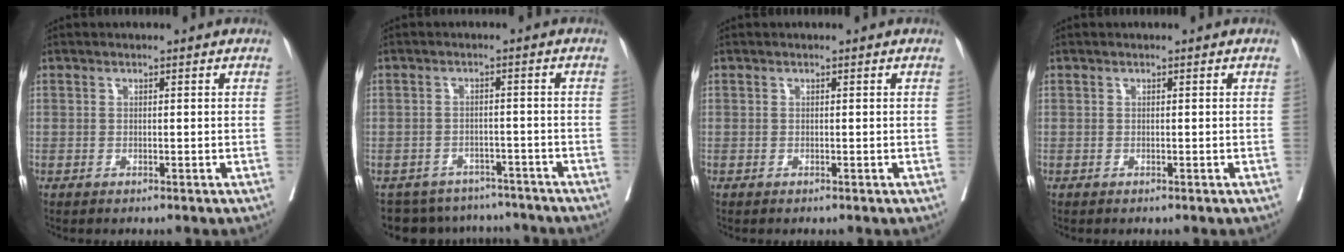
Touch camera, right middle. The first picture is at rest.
{"total": 10.1, "force": [-9.2, 4.1, 0.8], "torque": [-0.013, 0.016, -0.113]}
{"total": 0.0}
{"total": 0.0}